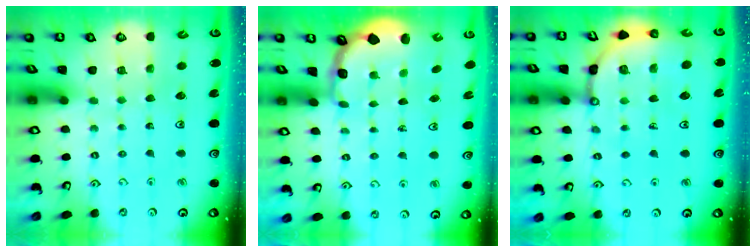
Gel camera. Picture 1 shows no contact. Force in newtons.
{"total": 2.2, "press": 1.9, "slide": 1.1}
{"total": 9.8, "press": 9.7, "slide": 1.3}